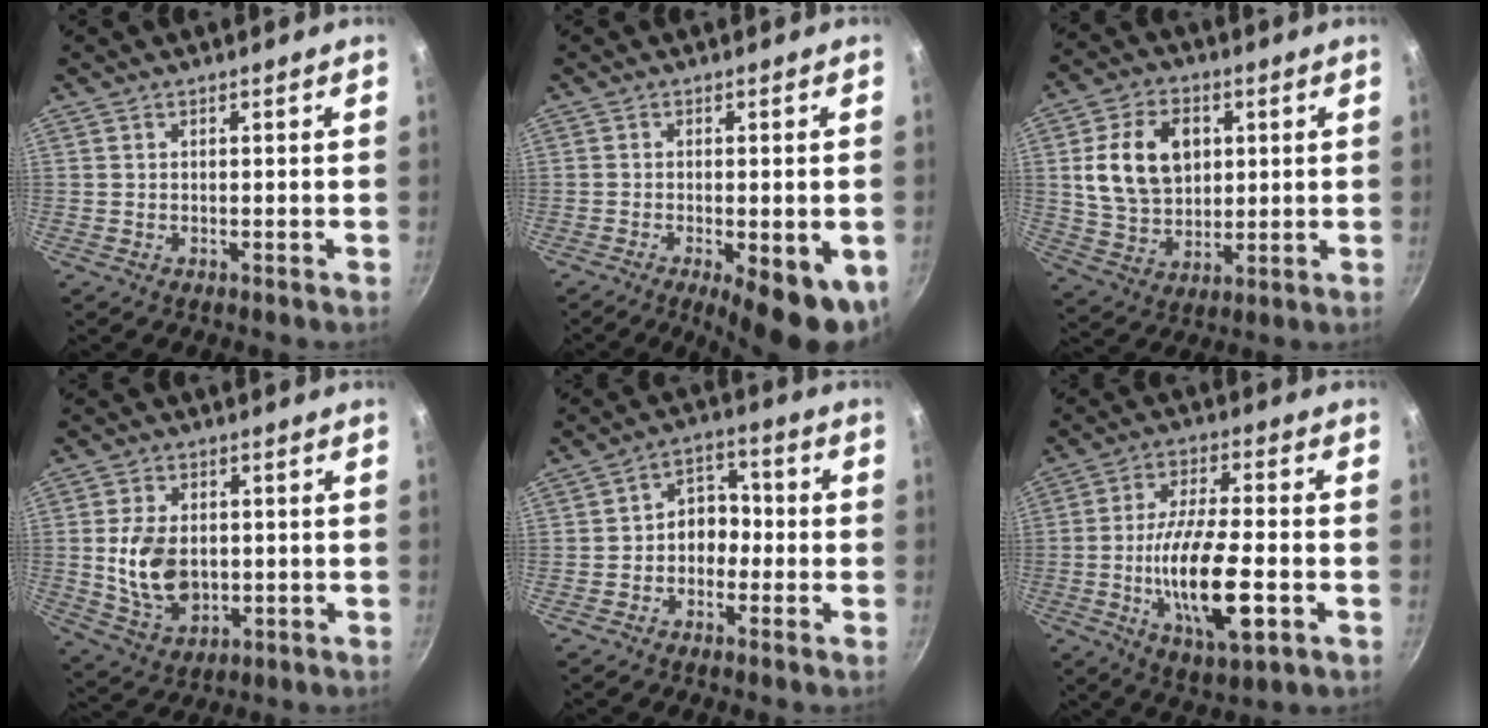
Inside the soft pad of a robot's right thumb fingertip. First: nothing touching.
{"total": 12.4, "force": [-4.3, 4.2, 10.9], "torque": [-0.126, -0.002, -0.051]}
{"total": 14.6, "force": [2.9, 10.6, 9.6], "torque": [-0.146, -0.002, 0.053]}
{"total": 11.0, "force": [-0.1, 7.5, 8.0], "torque": [-0.136, -0.008, 0.008]}
{"total": 6.7, "force": [-1.4, 5.3, 3.9], "torque": [-0.008, 0.033, -0.036]}
{"total": 16.8, "force": [-4.1, 5.5, 15.3], "torque": [-0.279, 0.007, -0.074]}